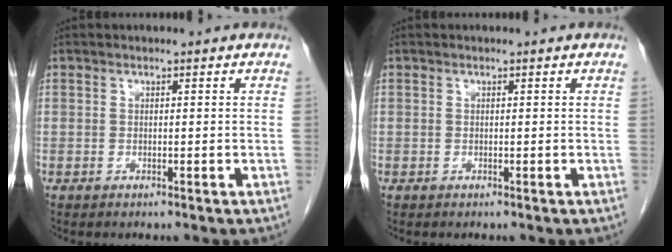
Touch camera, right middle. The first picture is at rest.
{"total": 0.0}